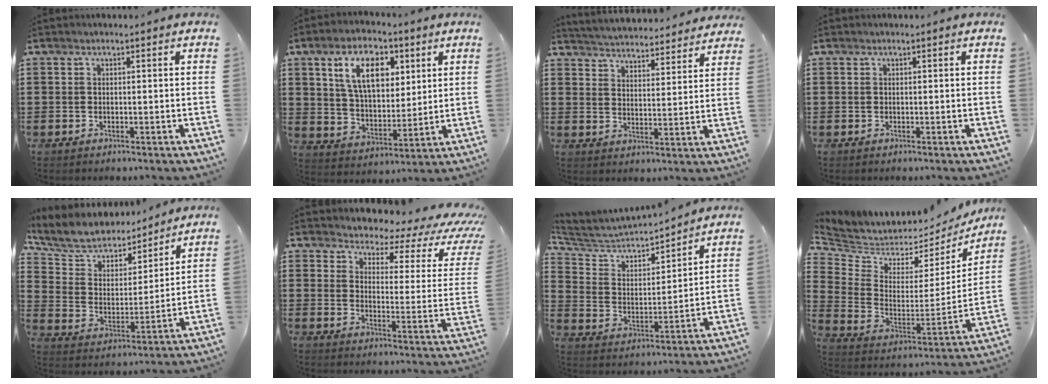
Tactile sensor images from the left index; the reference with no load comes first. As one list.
[{"total": 10.4, "force": [5.1, 5.8, 7.0], "torque": [-0.142, 0.014, 0.089]}, {"total": 4.3, "force": [4.3, -0.2, -0.4], "torque": [-0.016, -0.033, 0.071]}, {"total": 0.0}, {"total": 7.5, "force": [6.8, 2.5, 1.7], "torque": [-0.075, -0.044, 0.119]}, {"total": 3.5, "force": [2.8, 1.3, 1.6], "torque": [-0.042, -0.025, 0.040]}, {"total": 4.7, "force": [4.4, 1.2, 1.2], "torque": [-0.054, -0.035, 0.067]}, {"total": 4.1, "force": [3.7, 1.6, 0.7], "torque": [-0.043, -0.048, 0.062]}]